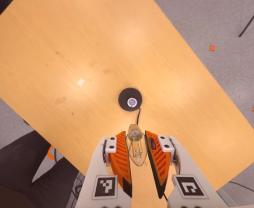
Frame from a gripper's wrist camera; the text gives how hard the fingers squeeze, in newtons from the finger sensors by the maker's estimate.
{"total": 12.3, "left": 12.5, "right": 12.1}